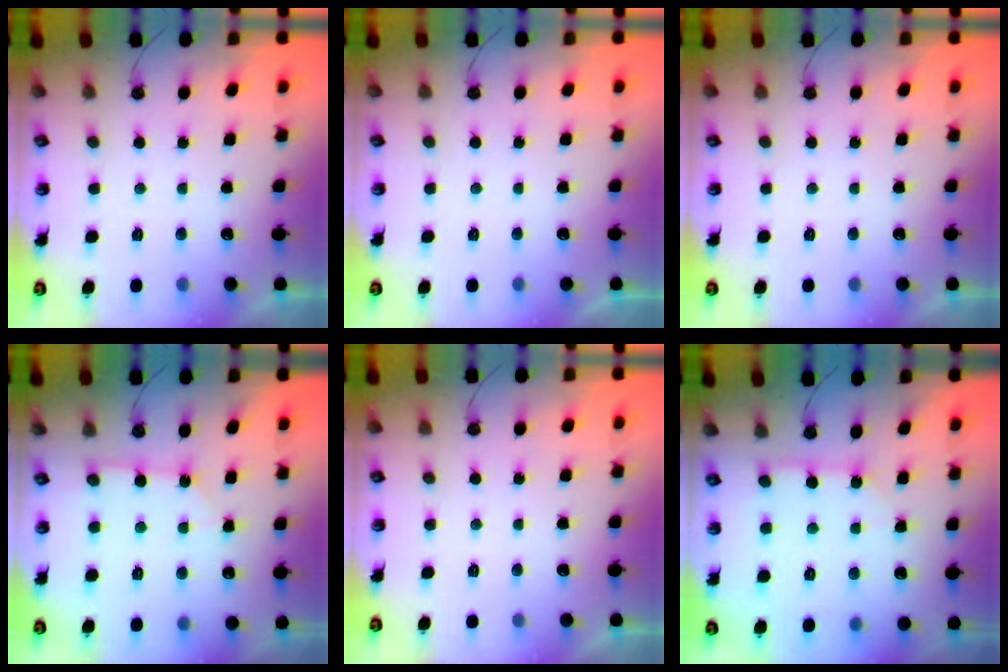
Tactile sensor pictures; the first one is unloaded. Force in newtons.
{"total": 0.0}
{"total": 0.0}
{"total": 2.9, "press": 2.9, "slide": 0.3}
{"total": 0.0}
{"total": 3.8, "press": 3.8, "slide": 0.5}